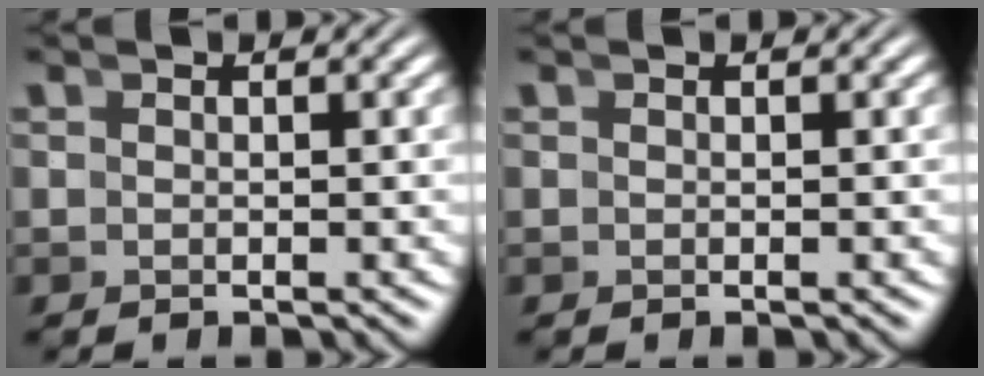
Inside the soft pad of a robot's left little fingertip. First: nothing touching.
{"total": 0.0}